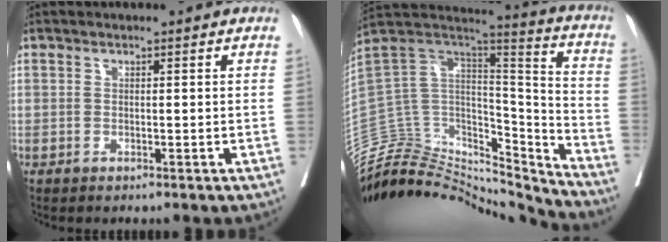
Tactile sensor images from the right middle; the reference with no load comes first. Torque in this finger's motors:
{"motor_torque": [-0.02, -1.05, -0.01, 0.01]}